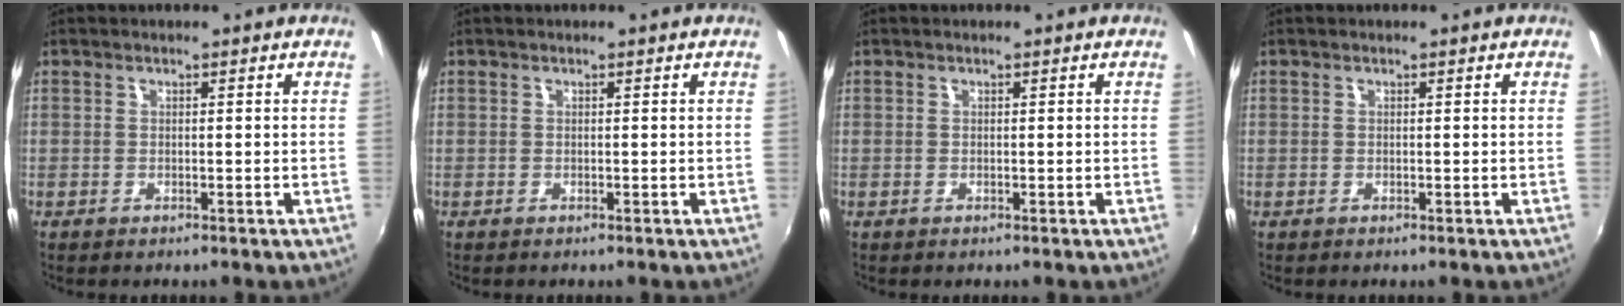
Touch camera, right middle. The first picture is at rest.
{"total": 0.0}
{"total": 0.0}
{"total": 0.0}